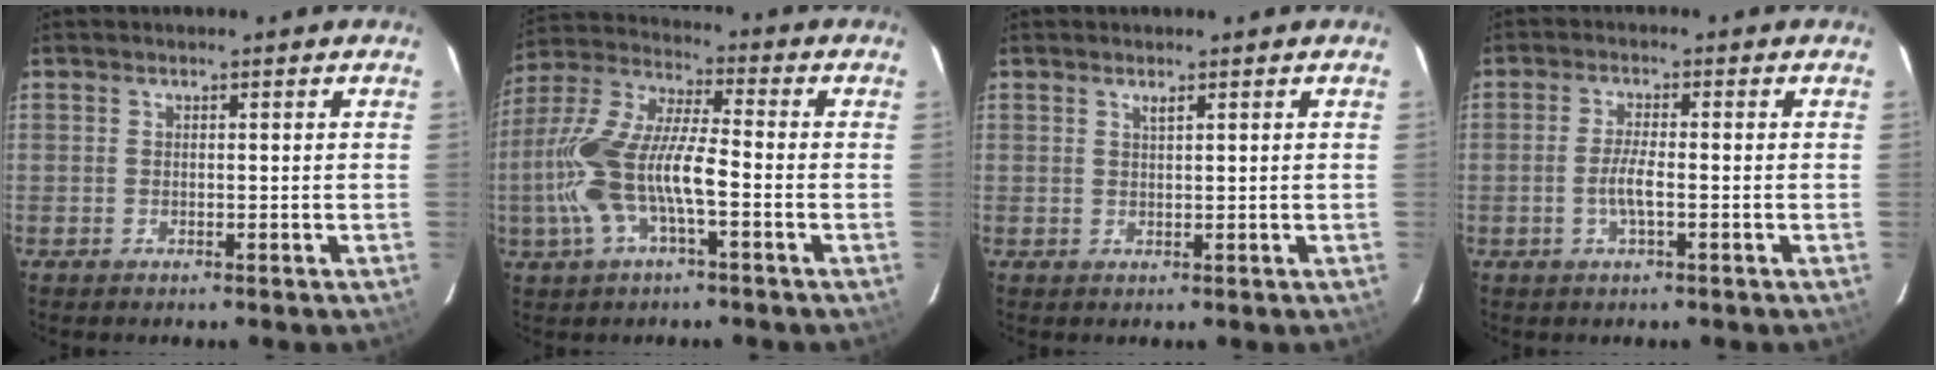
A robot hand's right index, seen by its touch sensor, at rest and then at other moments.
{"total": 15.3, "force": [-4.1, 4.6, 14.0], "torque": [-0.290, 0.001, -0.079]}
{"total": 0.9, "force": [0.6, 0.1, 0.7], "torque": [-0.012, 0.002, 0.010]}
{"total": 3.8, "force": [-1.1, 0.5, 3.6], "torque": [-0.071, -0.001, -0.021]}